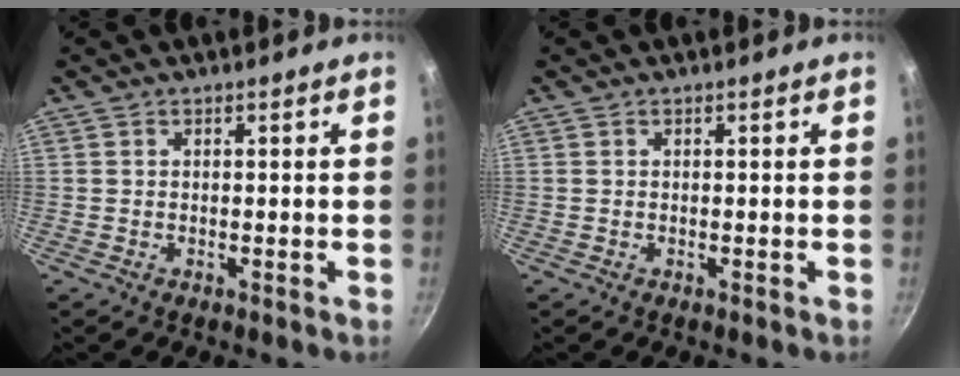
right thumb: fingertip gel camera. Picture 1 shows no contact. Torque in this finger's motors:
{"motor_torque": [-0.02, 0.02, 0.00, 0.00, 0.00]}